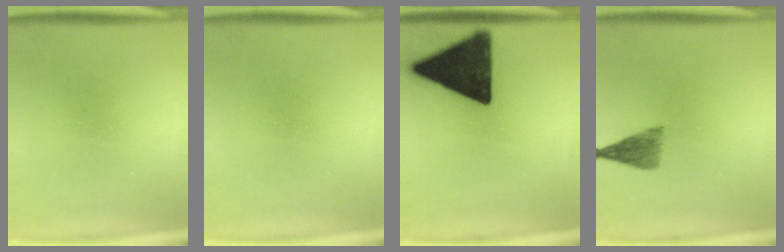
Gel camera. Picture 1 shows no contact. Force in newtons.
{"total": 0.0}
{"total": 17.8}
{"total": 3.6}